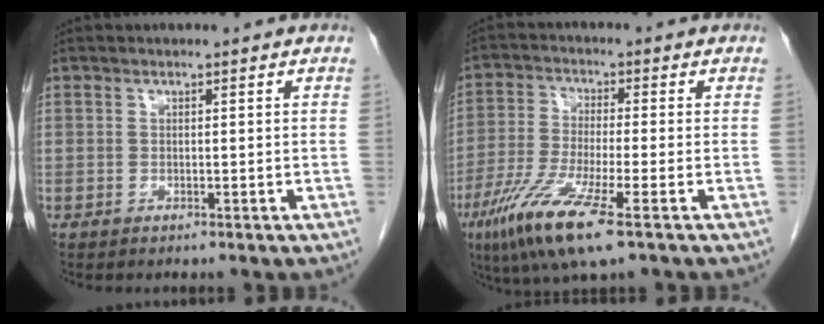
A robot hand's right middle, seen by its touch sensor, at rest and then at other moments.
{"total": 11.0, "force": [-5.8, 0.6, 9.3], "torque": [-0.195, -0.031, -0.109]}